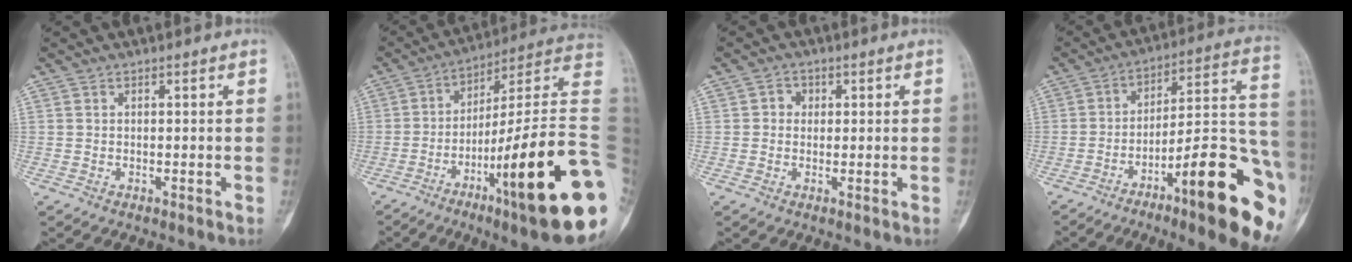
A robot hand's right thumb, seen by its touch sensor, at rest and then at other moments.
{"total": 27.8, "force": [-8.6, 3.3, 26.2], "torque": [-0.323, 0.044, -0.135]}
{"total": 0.6, "force": [0.1, 0.5, 0.1], "torque": [0.007, 0.002, 0.000]}
{"total": 22.5, "force": [-10.7, 4.5, 19.2], "torque": [-0.221, 0.068, -0.159]}